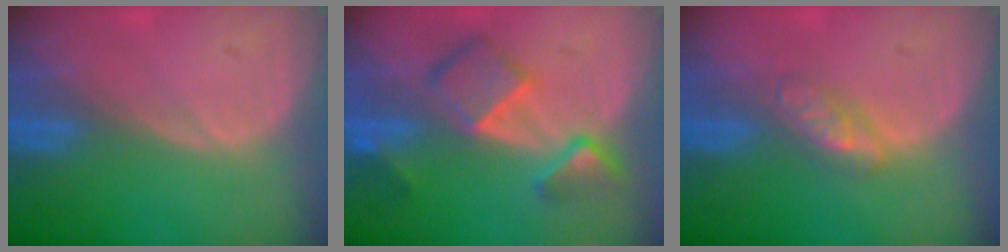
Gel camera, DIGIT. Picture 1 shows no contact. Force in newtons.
{"total": 7.9, "press": 6.8, "slide": 3.9}
{"total": 3.4, "press": 3.4, "slide": 0.2}